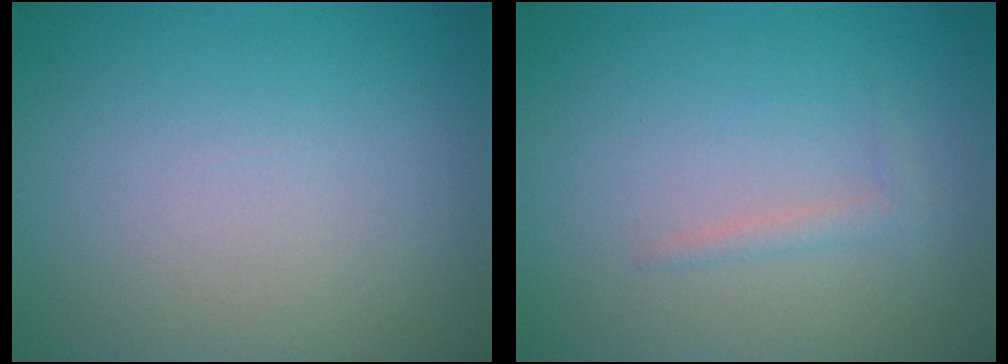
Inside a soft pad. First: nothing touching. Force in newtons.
{"total": 1.0, "press": 1.0, "slide": 0.1}